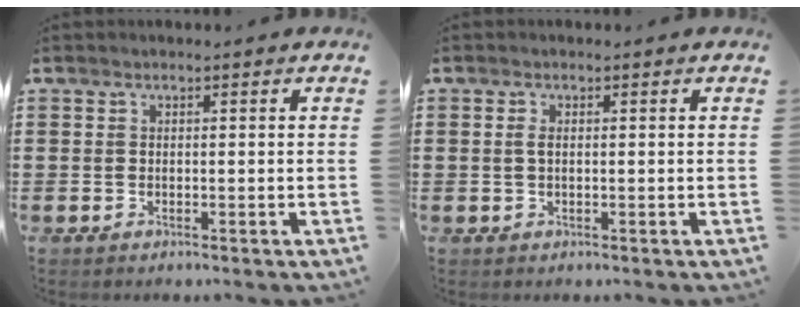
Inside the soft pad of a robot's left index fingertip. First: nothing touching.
{"total": 1.2, "force": [0.1, 0.5, 1.1], "torque": [-0.024, 0.002, 0.002]}